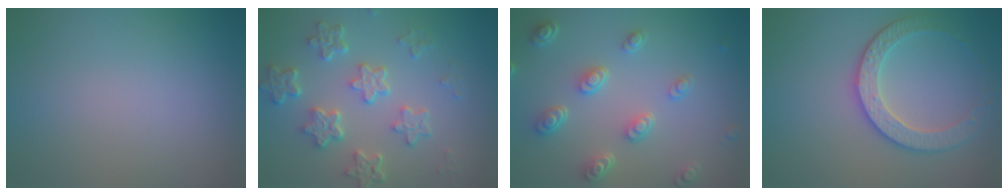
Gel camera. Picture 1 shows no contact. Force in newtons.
{"total": 5.6, "press": 4.3, "slide": 3.6}
{"total": 4.6, "press": 3.5, "slide": 3.0}
{"total": 3.6, "press": 3.5, "slide": 0.8}